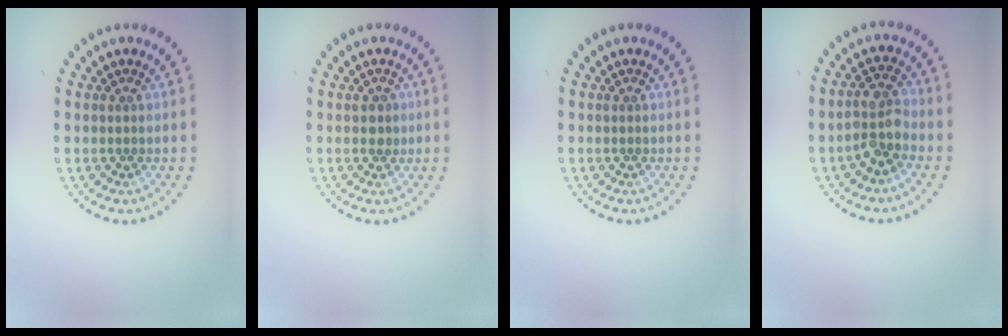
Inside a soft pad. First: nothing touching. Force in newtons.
{"total": 1.1, "press": 1.0, "slide": 0.3}
{"total": 0.0}
{"total": 3.0, "press": 2.7, "slide": 1.2}